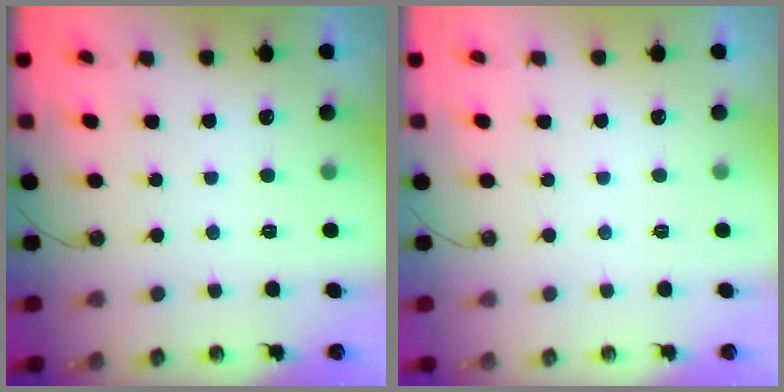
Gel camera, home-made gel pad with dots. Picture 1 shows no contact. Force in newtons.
{"total": 0.0}